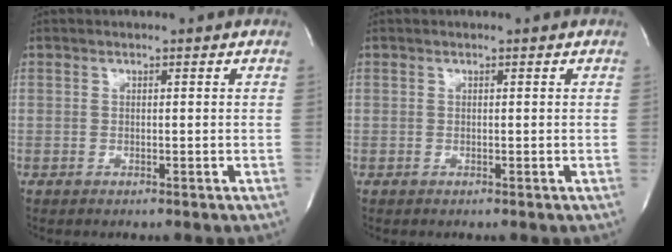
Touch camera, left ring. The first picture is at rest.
{"total": 0.0}